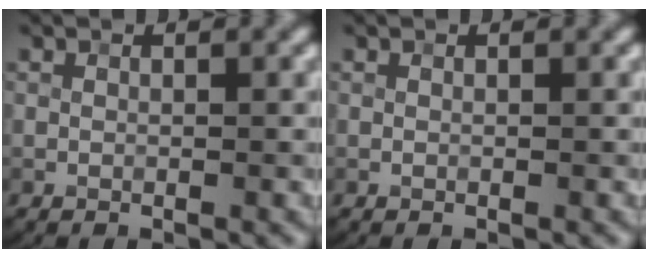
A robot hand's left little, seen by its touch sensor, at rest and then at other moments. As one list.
[{"total": 0.0}]